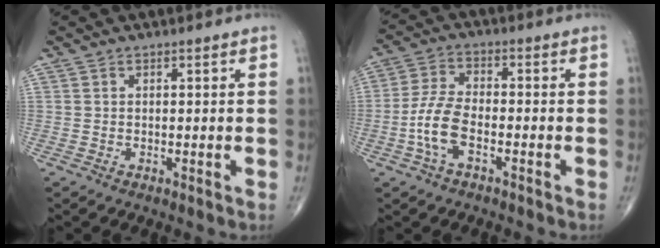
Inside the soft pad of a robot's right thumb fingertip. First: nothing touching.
{"total": 7.5, "force": [-2.7, 3.5, 6.1], "torque": [-0.136, 0.023, -0.055]}